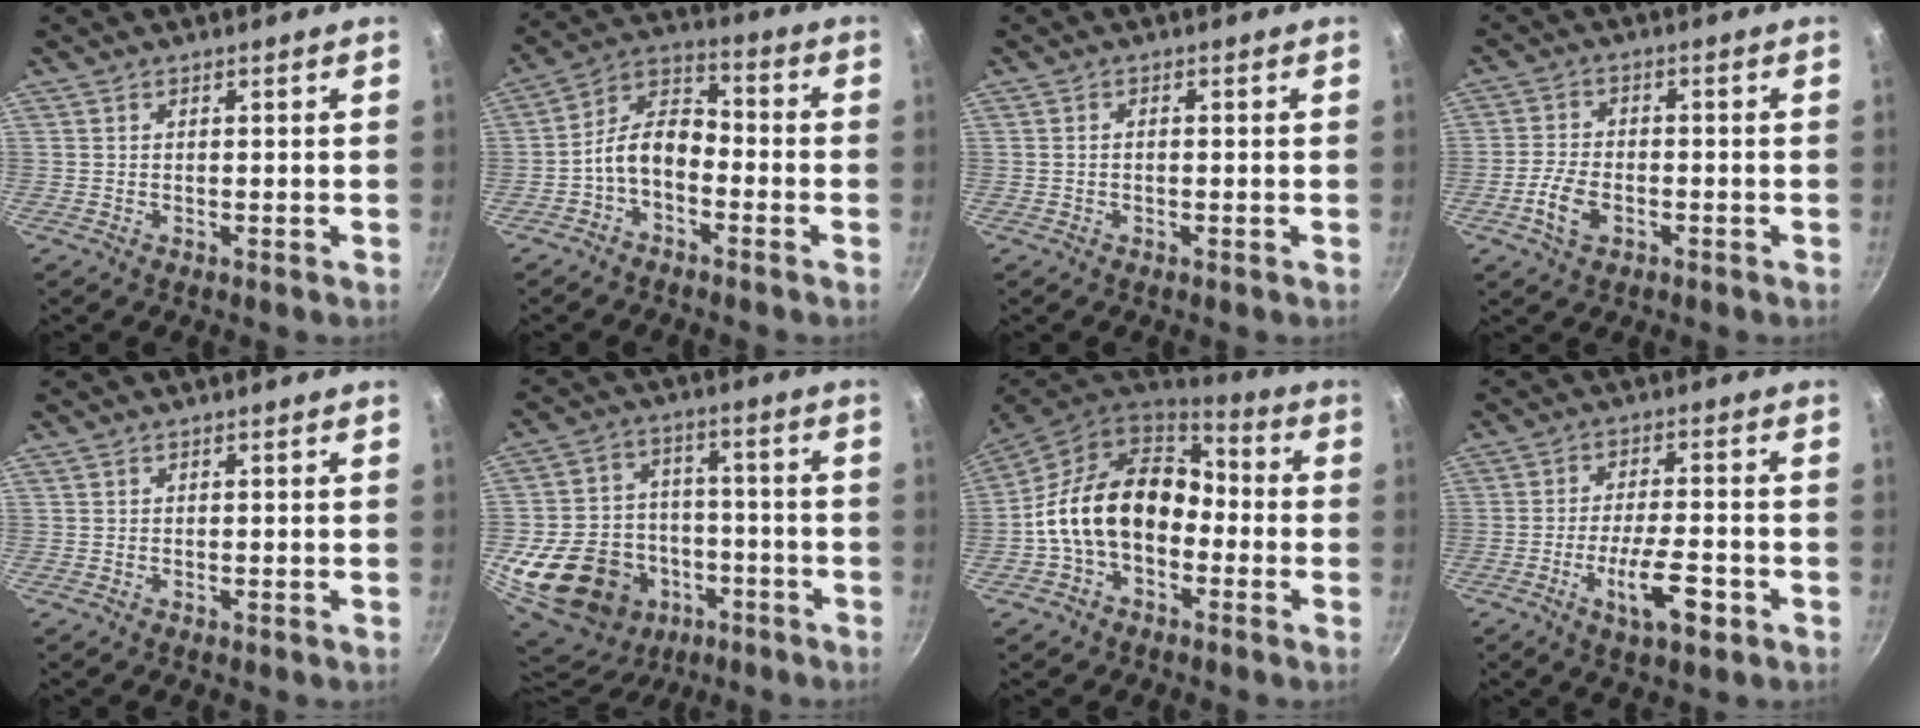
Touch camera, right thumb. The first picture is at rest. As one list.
[{"total": 8.8, "force": [-3.4, 5.5, 6.1], "torque": [-0.098, 0.055, -0.077]}, {"total": 0.9, "force": [-0.2, 0.5, 0.7], "torque": [-0.015, 0.006, -0.005]}, {"total": 6.2, "force": [-2.4, 3.8, 4.3], "torque": [-0.084, 0.018, -0.051]}, {"total": 0.0}, {"total": 22.9, "force": [-8.4, 18.6, 10.5], "torque": [-0.200, 0.051, -0.119]}, {"total": 17.5, "force": [-2.3, 12.5, 12.1], "torque": [-0.181, 0.051, -0.052]}, {"total": 9.6, "force": [-3.9, 3.1, 8.2], "torque": [-0.132, 0.018, -0.066]}]